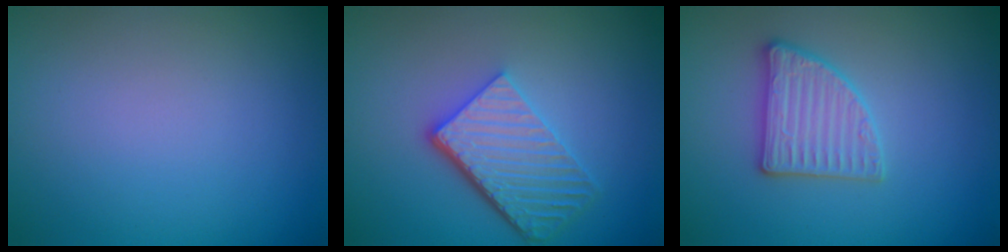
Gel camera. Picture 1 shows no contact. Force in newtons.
{"total": 5.4, "press": 3.8, "slide": 3.8}
{"total": 2.9, "press": 2.8, "slide": 0.5}